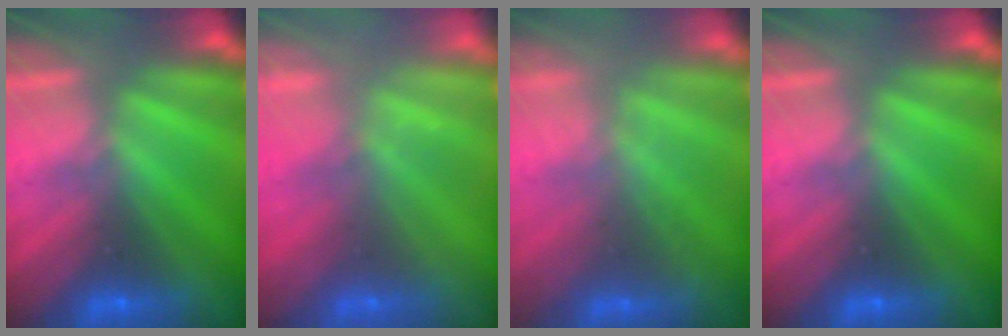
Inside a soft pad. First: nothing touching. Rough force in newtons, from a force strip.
{"total": 2.2}
{"total": 1.7}
{"total": 0.0}